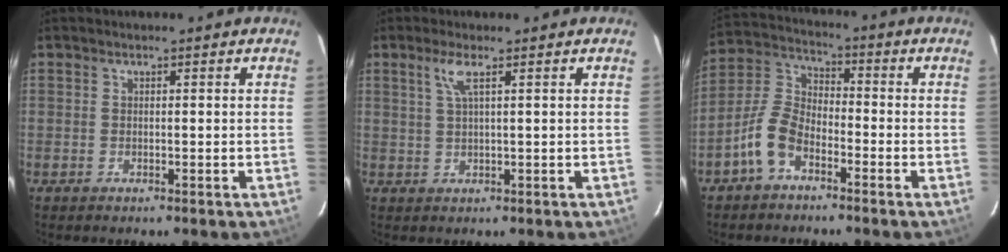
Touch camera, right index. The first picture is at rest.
{"total": 3.0, "force": [1.5, -0.1, 2.6], "torque": [-0.054, 0.002, 0.031]}
{"total": 8.4, "force": [-5.0, 4.3, 5.2], "torque": [-0.119, 0.019, -0.104]}